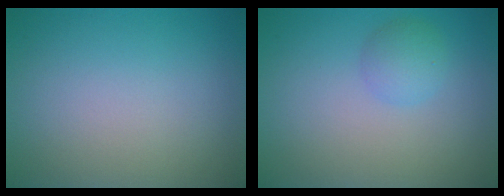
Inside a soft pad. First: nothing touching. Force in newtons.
{"total": 1.8, "press": 1.8, "slide": 0.1}